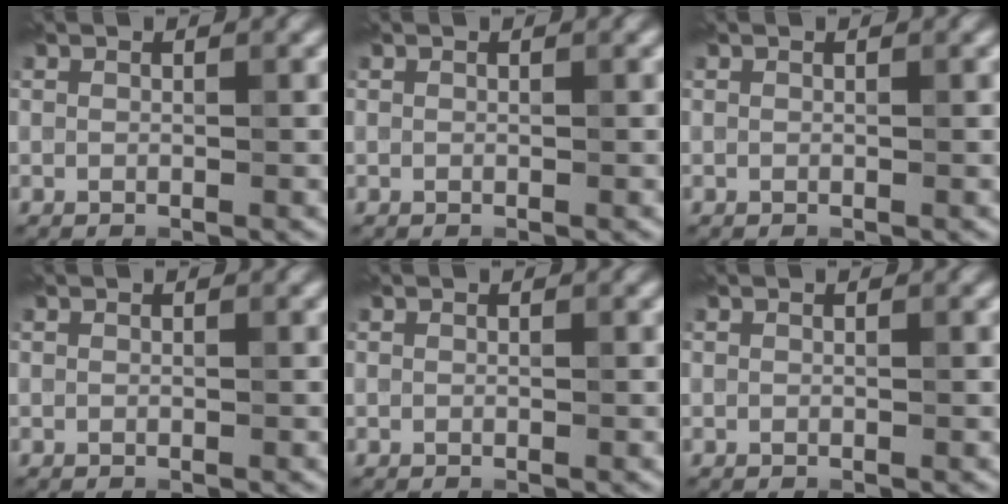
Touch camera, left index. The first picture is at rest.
{"total": 0.0}
{"total": 0.0}
{"total": 0.0}
{"total": 0.0}
{"total": 0.0}